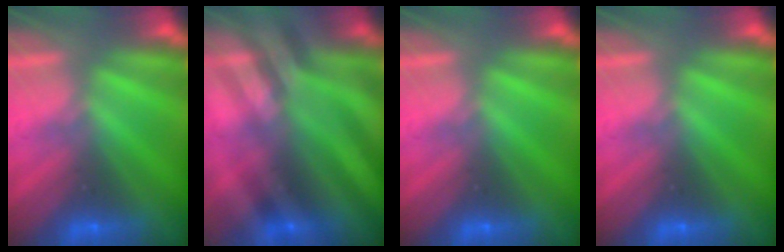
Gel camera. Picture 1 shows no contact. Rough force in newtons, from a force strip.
{"total": 2.6}
{"total": 0.0}
{"total": 0.0}